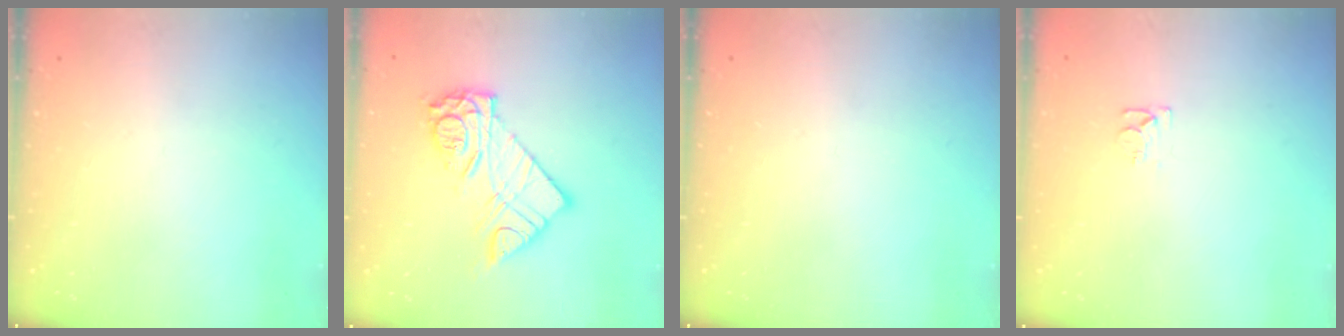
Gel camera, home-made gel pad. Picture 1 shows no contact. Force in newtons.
{"total": 13.4, "press": 13.3, "slide": 1.3}
{"total": 0.0}
{"total": 5.0, "press": 5.0, "slide": 0.5}